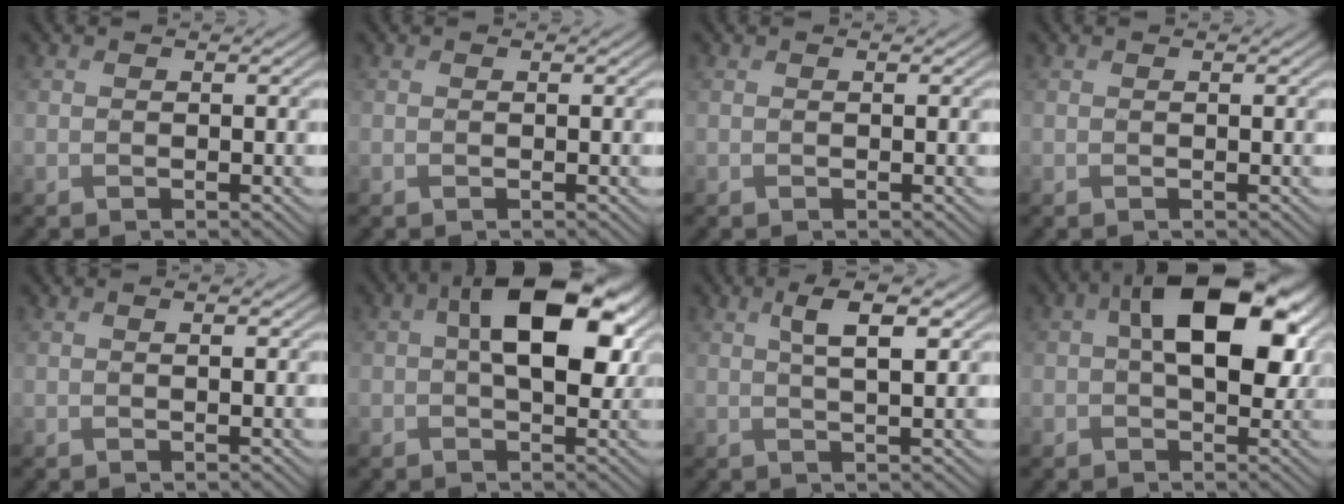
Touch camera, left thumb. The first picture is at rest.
{"total": 0.0}
{"total": 0.0}
{"total": 0.0}
{"total": 1.2, "force": [0.3, 0.3, 1.1], "torque": [-0.009, -0.006, 0.007]}
{"total": 11.2, "force": [2.5, 6.0, 9.1], "torque": [-0.152, 0.003, 0.033]}
{"total": 4.5, "force": [1.5, 1.2, 4.1], "torque": [-0.073, 0.003, 0.023]}
{"total": 12.3, "force": [2.9, 7.1, 9.6], "torque": [-0.163, -0.001, 0.047]}